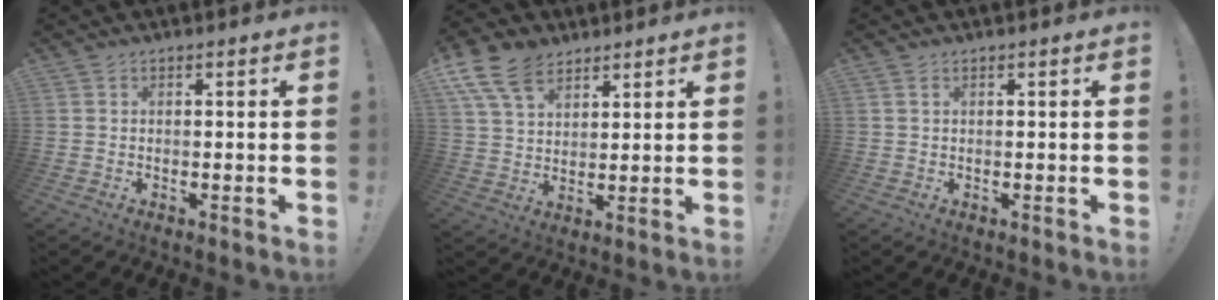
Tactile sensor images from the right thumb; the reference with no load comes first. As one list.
[{"total": 12.9, "force": [7.9, 7.9, 6.4], "torque": [-0.115, -0.034, 0.155]}, {"total": 0.7, "force": [0.3, 0.2, 0.6], "torque": [-0.016, 0.003, 0.006]}]